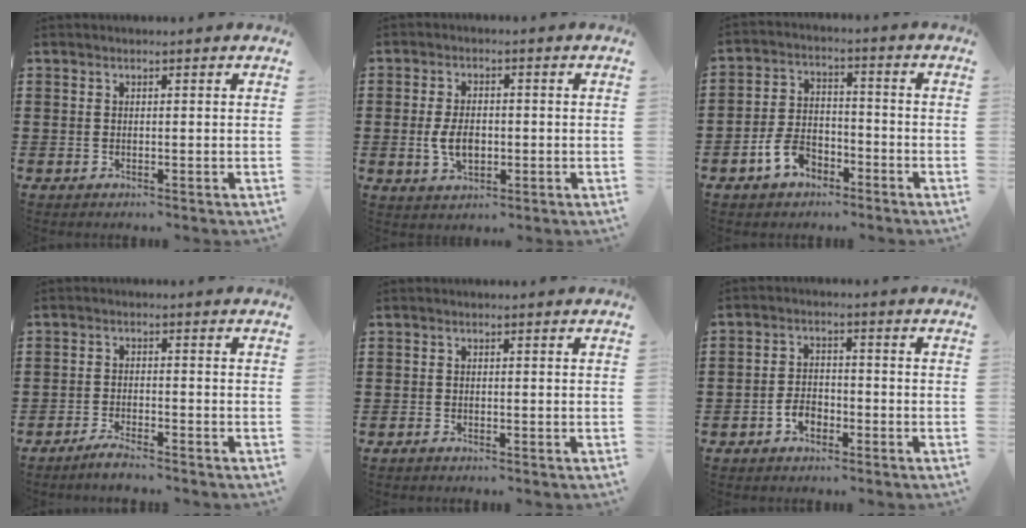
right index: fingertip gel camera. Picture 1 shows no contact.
{"total": 5.0, "force": [-0.7, 2.9, 4.0], "torque": [-0.090, 0.000, -0.015]}
{"total": 5.9, "force": [-3.6, 3.7, 2.9], "torque": [-0.076, 0.009, -0.072]}
{"total": 2.5, "force": [-2.4, -0.2, 0.7], "torque": [-0.016, 0.001, -0.046]}
{"total": 0.6, "force": [-0.5, 0.1, 0.2], "torque": [-0.006, -0.003, -0.010]}
{"total": 3.3, "force": [-2.0, 2.0, 1.7], "torque": [-0.043, -0.001, -0.040]}